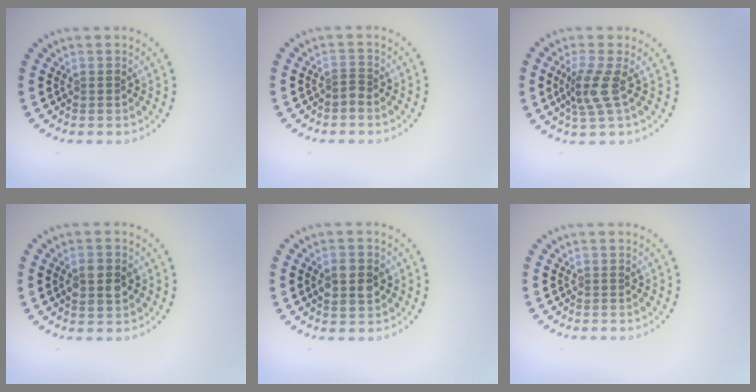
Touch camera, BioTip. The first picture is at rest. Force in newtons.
{"total": 0.8, "press": 0.4, "slide": 0.7}
{"total": 3.0, "press": 2.2, "slide": 1.9}
{"total": 2.7, "press": 2.7, "slide": 0.1}
{"total": 3.6, "press": 3.6, "slide": 0.1}
{"total": 0.0}